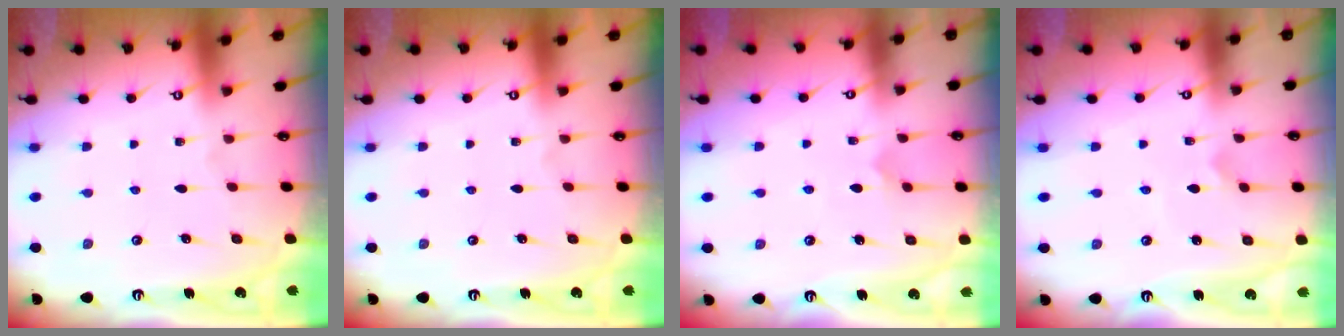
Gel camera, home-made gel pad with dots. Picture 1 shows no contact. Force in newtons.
{"total": 0.0}
{"total": 5.1, "press": 5.1, "slide": 0.3}
{"total": 1.7, "press": 1.6, "slide": 0.5}